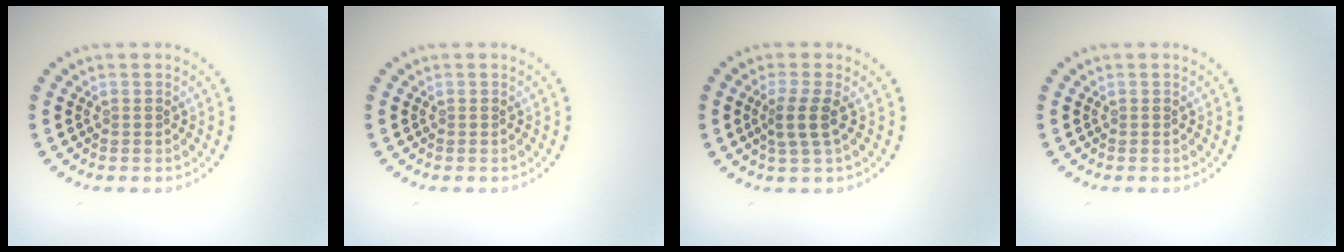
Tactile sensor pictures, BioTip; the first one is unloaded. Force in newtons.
{"total": 0.0}
{"total": 2.4, "press": 2.0, "slide": 1.4}
{"total": 0.0}